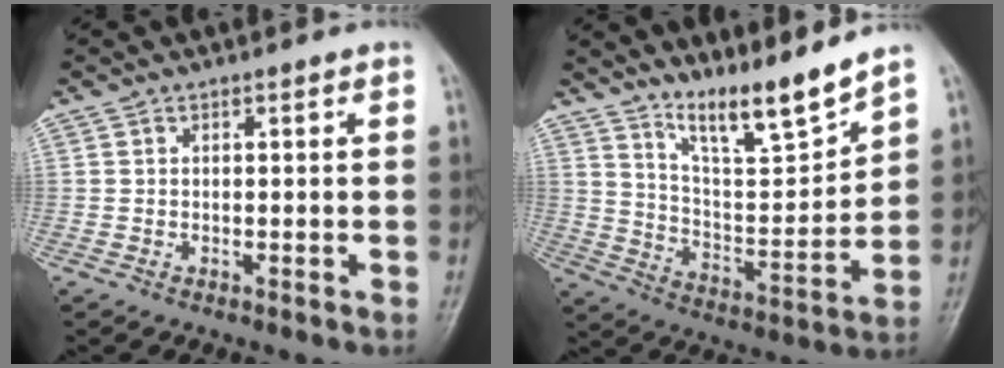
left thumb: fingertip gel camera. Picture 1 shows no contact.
{"total": 11.4, "force": [10.0, 0.6, 5.6], "torque": [-0.083, -0.076, 0.185]}